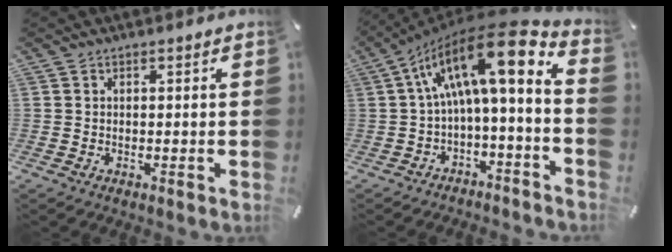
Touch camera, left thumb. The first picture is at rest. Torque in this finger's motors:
{"motor_torque": [0.20, 2.52, 1.78, -1.01, 0.61]}